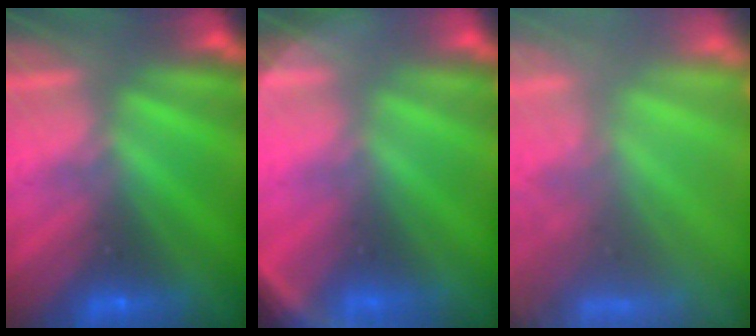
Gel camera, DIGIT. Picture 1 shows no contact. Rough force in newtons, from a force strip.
{"total": 3.3}
{"total": 7.4}